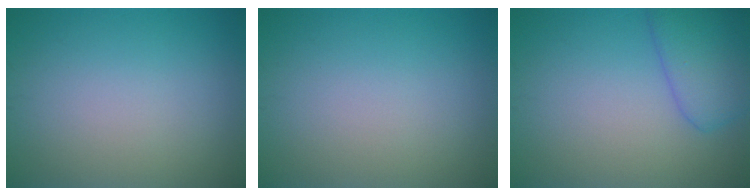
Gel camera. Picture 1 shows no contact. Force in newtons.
{"total": 0.0}
{"total": 4.2, "press": 4.2, "slide": 0.3}